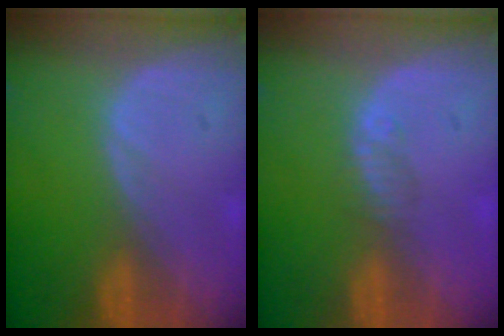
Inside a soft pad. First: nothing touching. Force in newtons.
{"total": 1.5, "press": 1.3, "slide": 0.9}